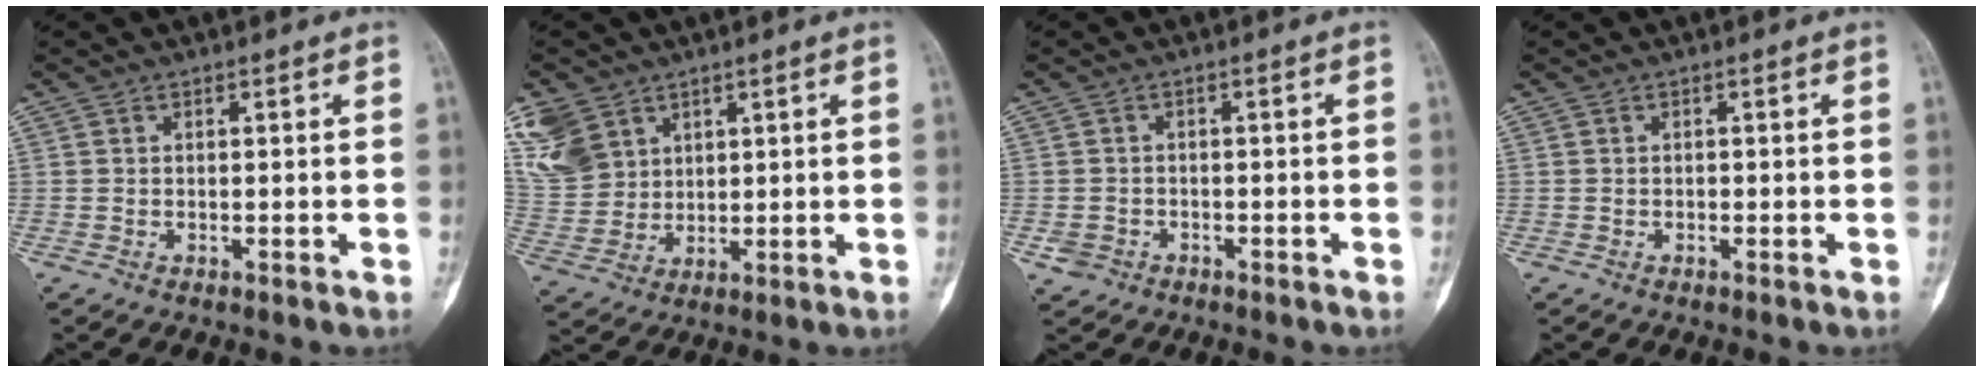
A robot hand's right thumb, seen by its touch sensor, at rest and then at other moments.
{"total": 11.1, "force": [6.2, 8.1, 4.4], "torque": [-0.080, -0.015, 0.142]}
{"total": 2.5, "force": [-1.3, 2.0, 0.6], "torque": [-0.010, 0.015, -0.020]}
{"total": 0.0}